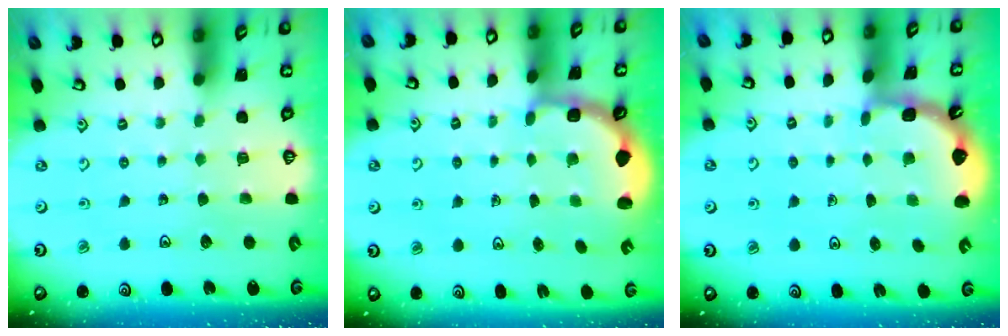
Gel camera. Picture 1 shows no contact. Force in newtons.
{"total": 3.0, "press": 2.0, "slide": 2.2}
{"total": 1.9, "press": 1.9, "slide": 0.2}